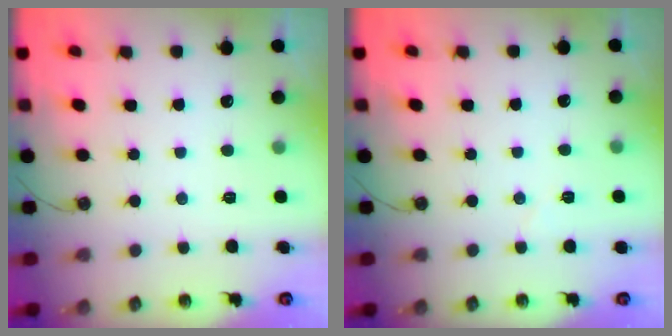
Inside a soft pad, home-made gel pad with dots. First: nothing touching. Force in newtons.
{"total": 3.7, "press": 3.5, "slide": 1.3}